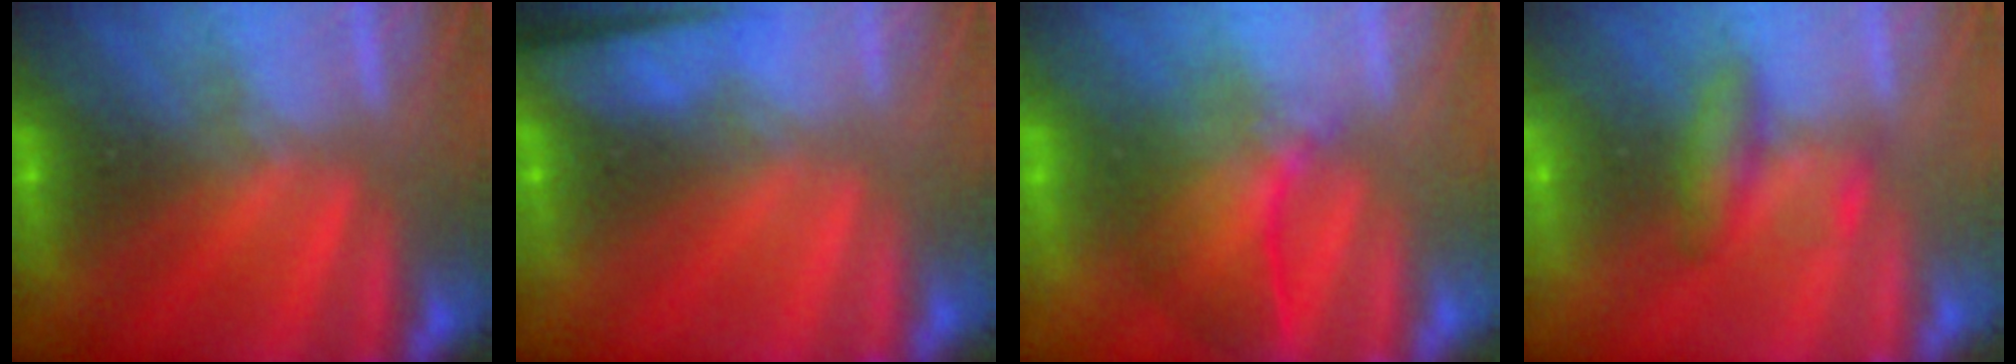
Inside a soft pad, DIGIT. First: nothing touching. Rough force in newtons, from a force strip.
{"total": 8.4}
{"total": 3.8}
{"total": 2.1}